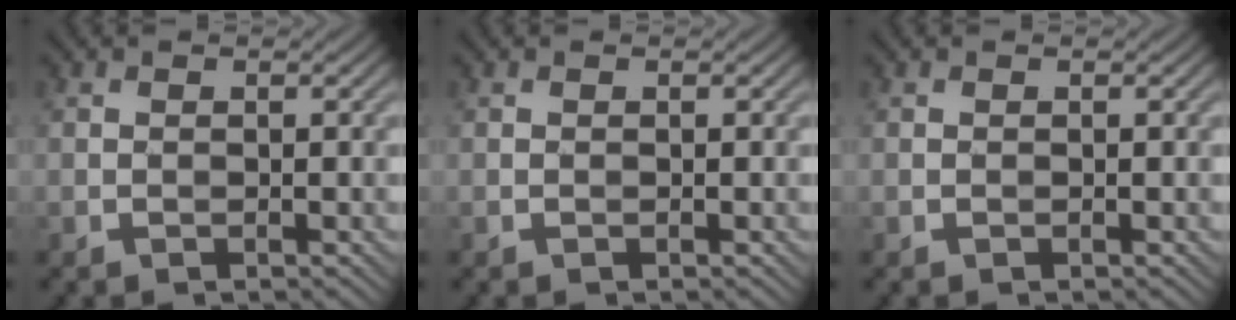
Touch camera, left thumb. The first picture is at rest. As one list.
[{"total": 0.0}, {"total": 0.0}]